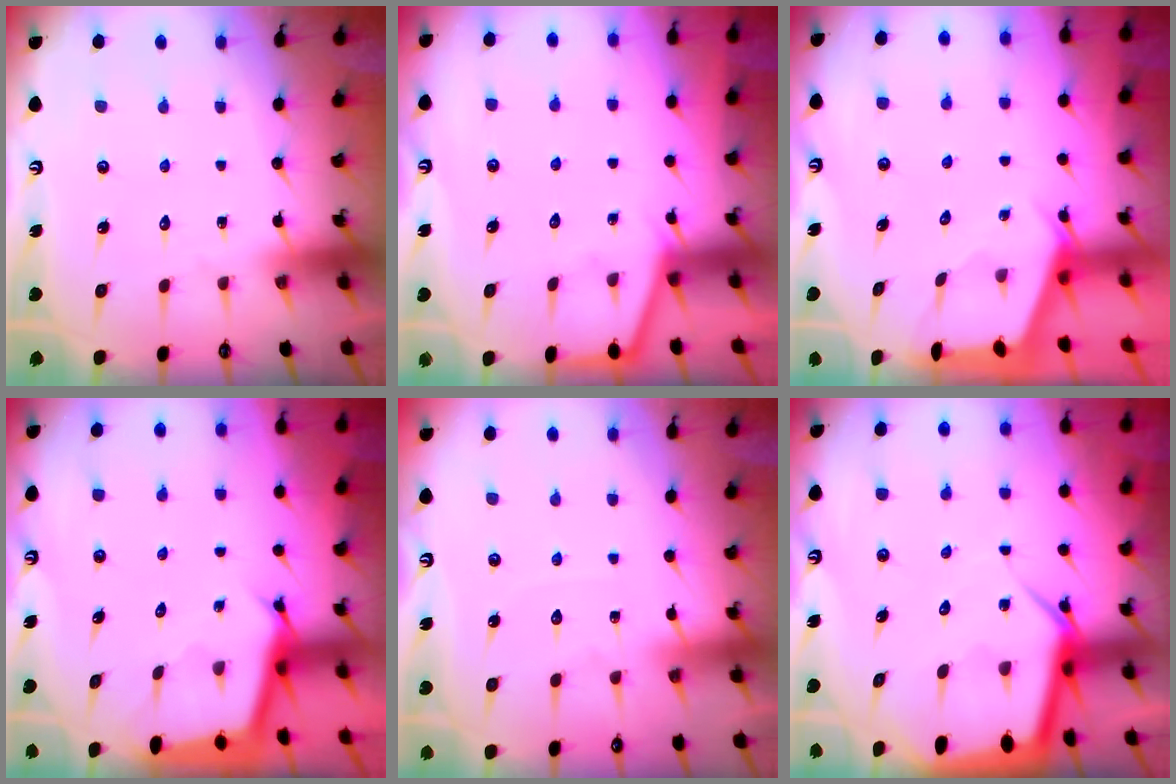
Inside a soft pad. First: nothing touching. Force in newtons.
{"total": 4.4, "press": 4.4, "slide": 0.3}
{"total": 2.5, "press": 2.5, "slide": 0.3}
{"total": 2.5, "press": 2.5, "slide": 0.1}
{"total": 2.7, "press": 2.7, "slide": 0.4}
{"total": 8.1, "press": 8.1, "slide": 0.5}